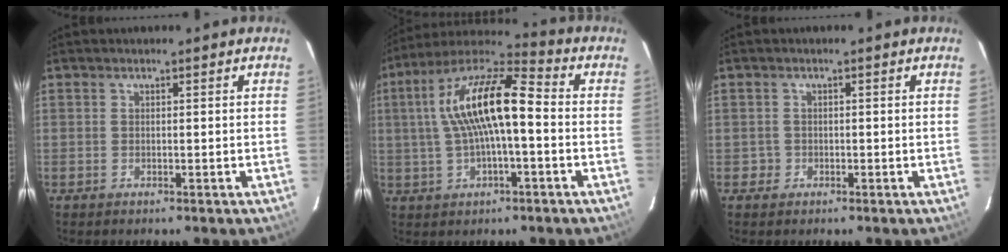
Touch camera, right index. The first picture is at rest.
{"total": 15.3, "force": [0.5, 4.4, 14.6], "torque": [-0.271, 0.024, 0.002]}
{"total": 1.6, "force": [-0.5, 1.5, -0.1], "torque": [0.006, 0.011, -0.004]}